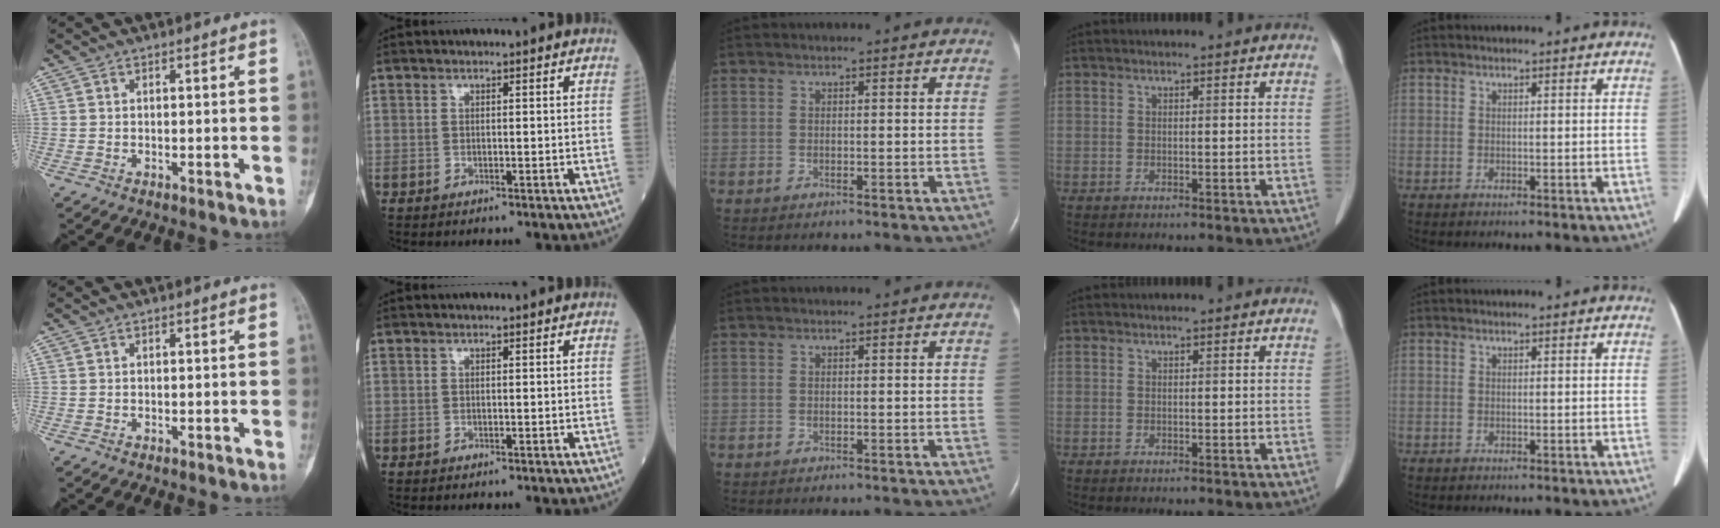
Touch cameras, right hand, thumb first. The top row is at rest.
{}